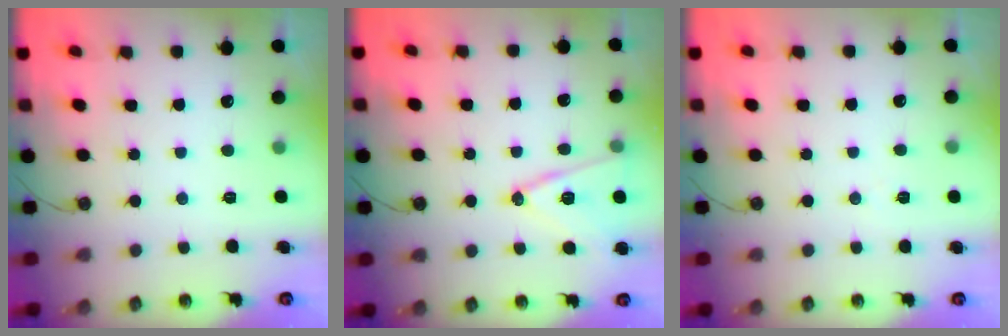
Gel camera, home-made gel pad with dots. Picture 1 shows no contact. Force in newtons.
{"total": 12.3, "press": 11.8, "slide": 3.4}
{"total": 5.1, "press": 2.7, "slide": 4.3}